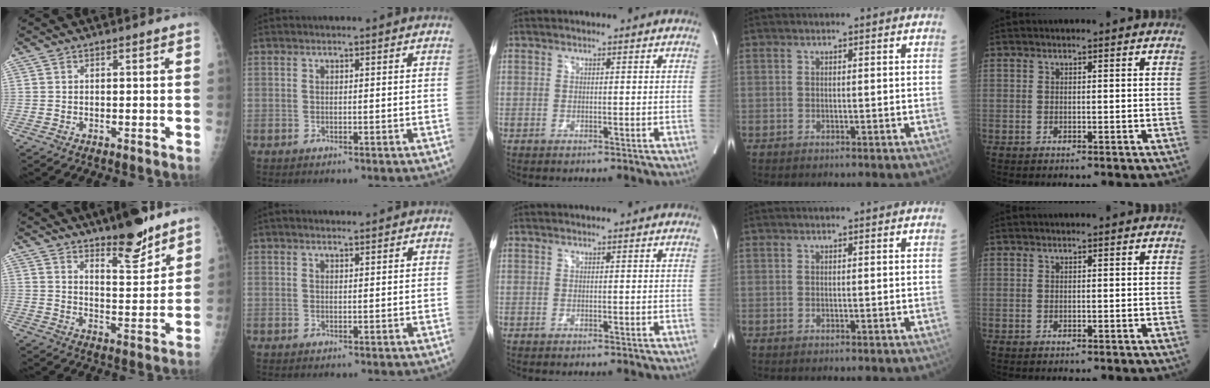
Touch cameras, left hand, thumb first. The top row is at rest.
{"thumb": {"total": 10.8, "force": [8.1, 3.1, 6.4], "torque": [-0.073, -0.063, 0.131]}, "index": {"total": 1.7, "force": [1.4, 0.3, 0.8], "torque": [-0.017, 0.012, 0.022]}}